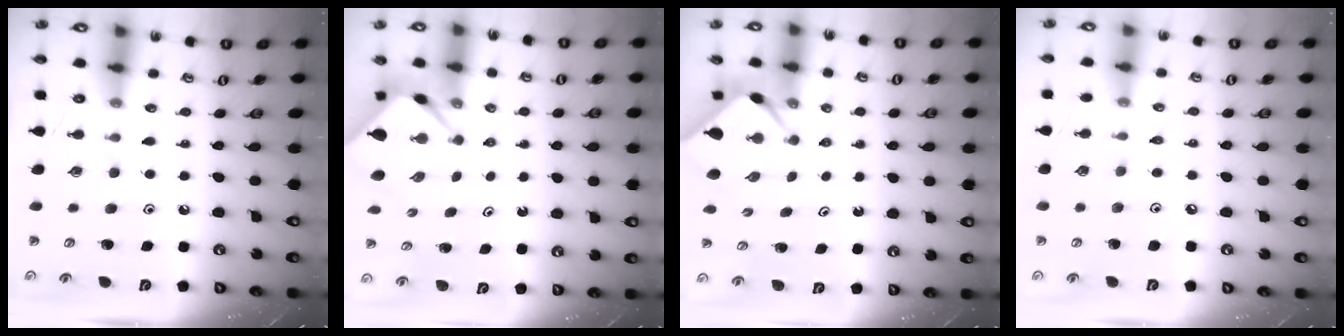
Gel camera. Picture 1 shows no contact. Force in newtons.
{"total": 2.5, "press": 2.4, "slide": 0.3}
{"total": 2.4, "press": 2.4, "slide": 0.3}
{"total": 1.2, "press": 1.1, "slide": 0.4}